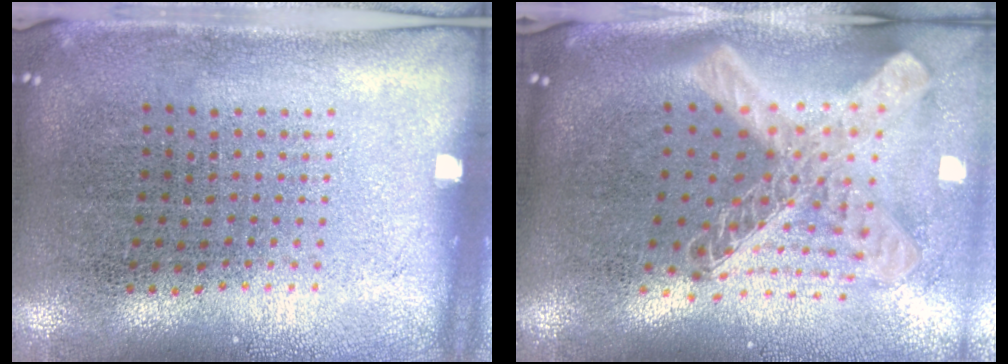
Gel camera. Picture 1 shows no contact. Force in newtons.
{"total": 3.0, "press": 2.0, "slide": 2.2}